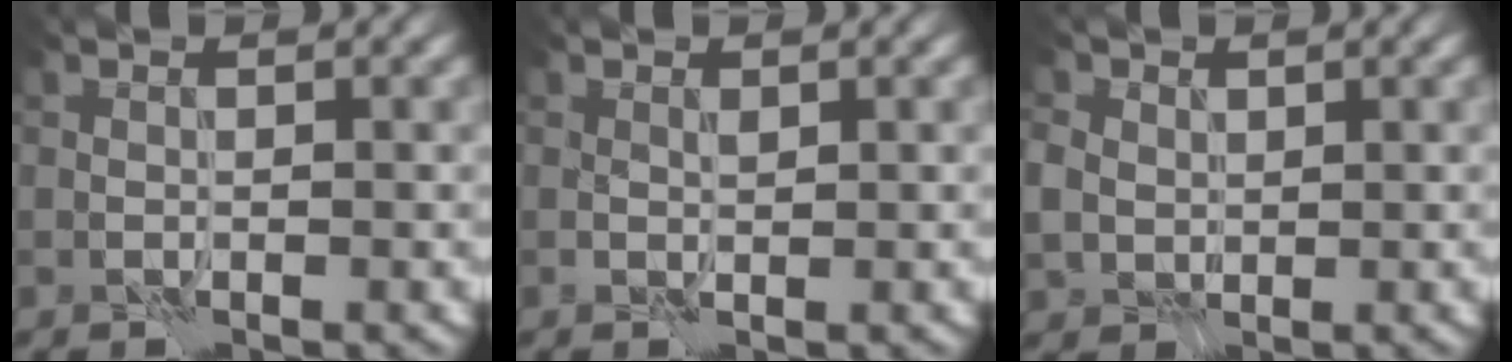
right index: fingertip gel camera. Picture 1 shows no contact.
{"total": 0.6, "force": [0.4, 0.3, 0.3], "torque": [-0.006, -0.002, 0.007]}
{"total": 2.9, "force": [0.9, 2.6, 1.0], "torque": [-0.029, 0.000, 0.016]}